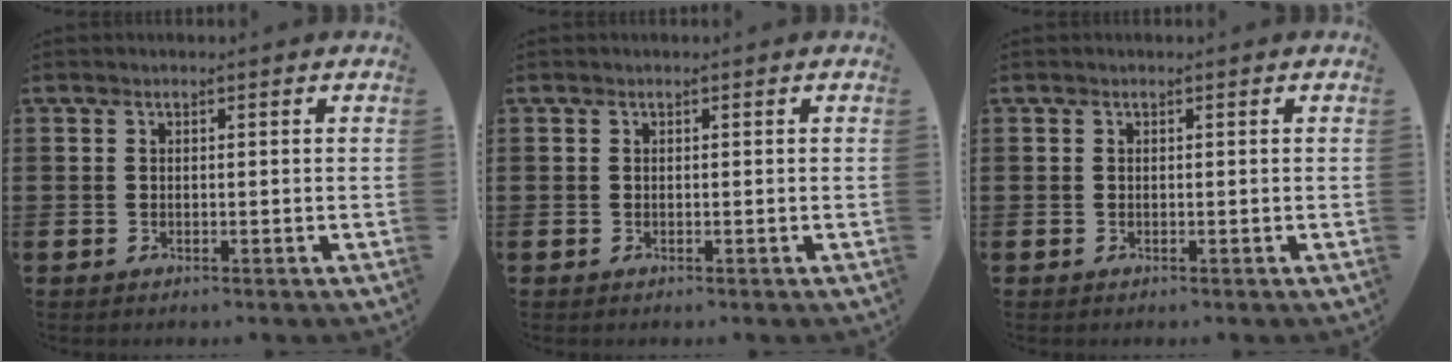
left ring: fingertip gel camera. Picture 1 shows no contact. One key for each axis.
{"total": 0.0}
{"total": 0.0}